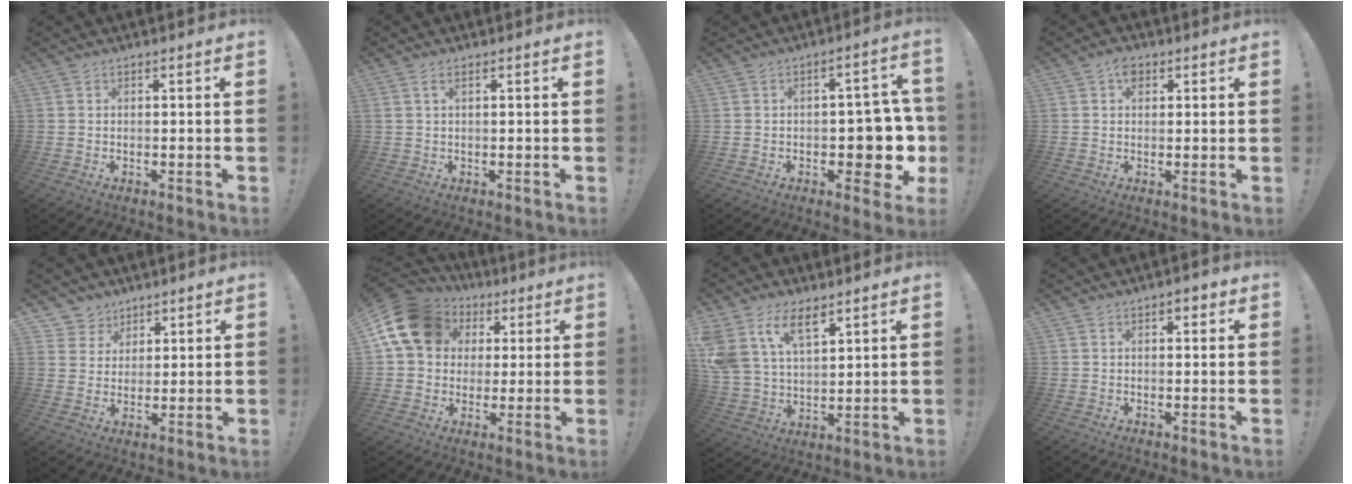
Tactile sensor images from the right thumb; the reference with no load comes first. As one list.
[{"total": 1.6, "force": [0.6, 0.2, 1.4], "torque": [-0.031, 0.002, 0.010]}, {"total": 8.9, "force": [-2.4, 6.0, 6.1], "torque": [-0.063, 0.014, -0.033]}, {"total": 3.7, "force": [1.5, 2.5, 2.2], "torque": [-0.028, -0.002, 0.026]}, {"total": 6.0, "force": [3.5, 4.9, 0.1], "torque": [-0.004, -0.032, 0.072]}, {"total": 16.8, "force": [5.6, 13.2, 8.8], "torque": [-0.148, -0.016, 0.109]}, {"total": 12.8, "force": [8.0, 7.0, 7.2], "torque": [-0.154, -0.036, 0.149]}, {"total": 2.3, "force": [0.7, 1.5, 1.6], "torque": [-0.022, 0.004, 0.011]}]